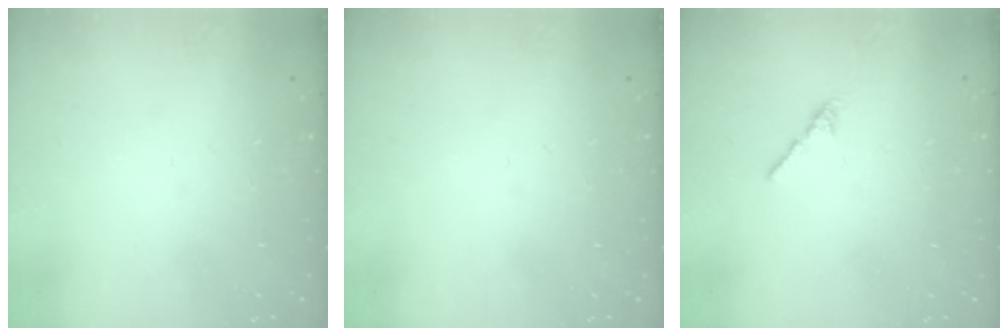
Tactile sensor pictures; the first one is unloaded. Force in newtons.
{"total": 0.0}
{"total": 0.8, "press": 0.7, "slide": 0.5}